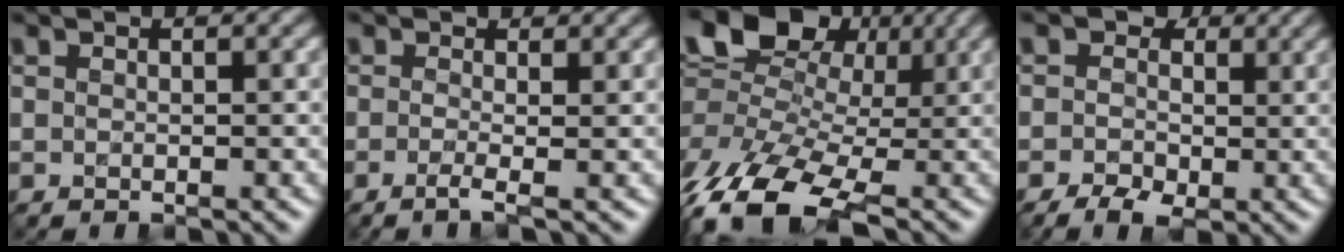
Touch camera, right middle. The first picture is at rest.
{"total": 1.8, "force": [-0.3, 0.5, 1.7], "torque": [-0.030, -0.003, -0.017]}
{"total": 13.3, "force": [-1.1, 8.5, 10.1], "torque": [-0.211, 0.018, -0.017]}
{"total": 4.2, "force": [0.1, 3.3, 2.6], "torque": [-0.021, 0.014, -0.009]}